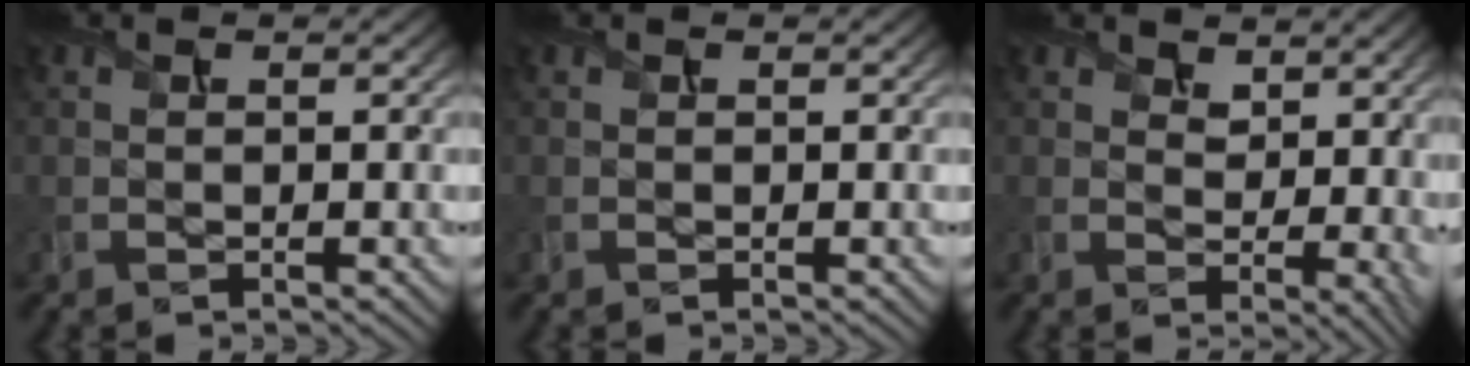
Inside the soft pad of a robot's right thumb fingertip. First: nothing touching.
{"total": 0.0}
{"total": 4.7, "force": [2.4, 2.7, 3.0], "torque": [-0.050, -0.008, 0.044]}